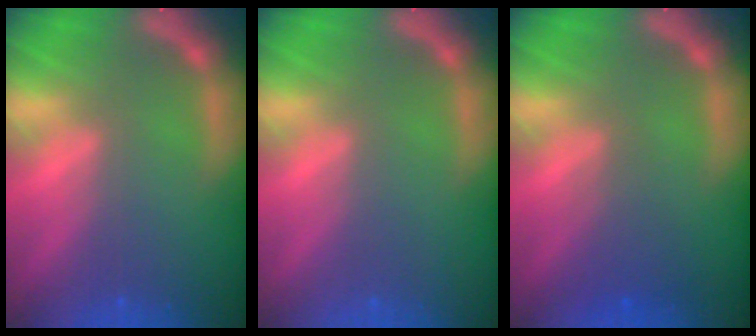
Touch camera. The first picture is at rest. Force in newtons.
{"total": 0.0}
{"total": 2.4}